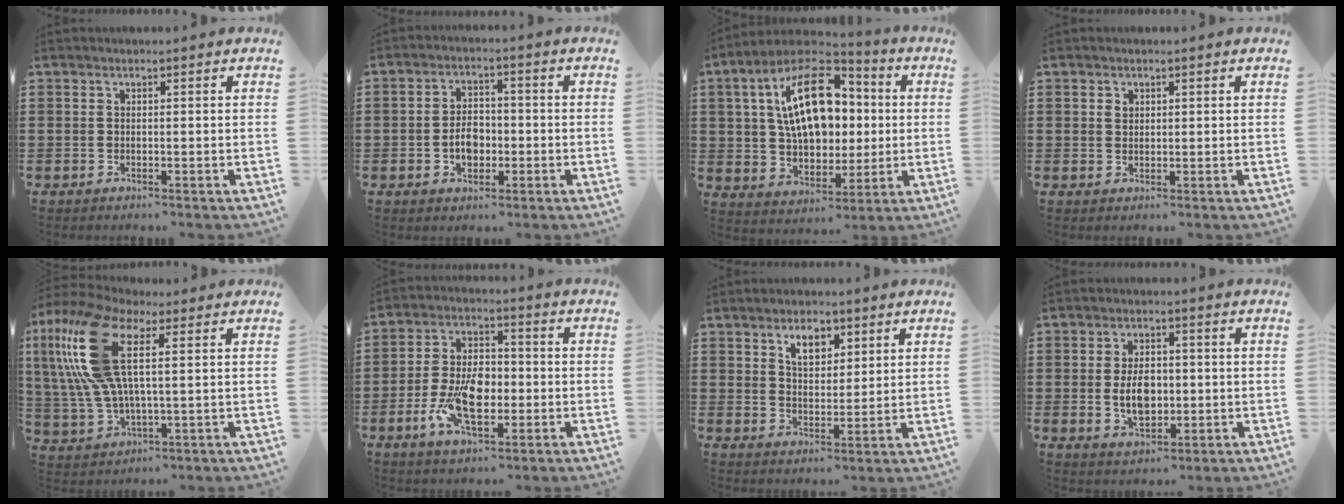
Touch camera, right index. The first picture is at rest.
{"total": 4.6, "force": [-1.1, 3.0, 3.3], "torque": [-0.058, 0.002, -0.021]}
{"total": 17.3, "force": [3.2, 10.2, 13.6], "torque": [-0.257, 0.017, 0.053]}
{"total": 1.0, "force": [0.4, 0.9, 0.3], "torque": [-0.008, 0.003, 0.009]}
{"total": 15.4, "force": [5.1, 6.2, 13.1], "torque": [-0.322, -0.004, 0.081]}
{"total": 9.7, "force": [-2.5, 5.4, 7.6], "torque": [-0.154, 0.002, -0.048]}
{"total": 5.0, "force": [2.9, 2.9, 2.8], "torque": [-0.053, 0.008, 0.049]}
{"total": 5.8, "force": [-0.2, 3.5, 4.7], "torque": [-0.083, -0.002, -0.008]}